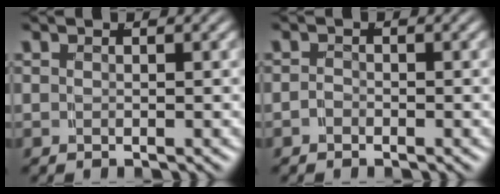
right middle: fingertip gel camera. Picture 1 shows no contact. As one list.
[{"total": 0.8, "force": [-0.7, 0.4, 0.1], "torque": [-0.004, -0.004, -0.014]}]